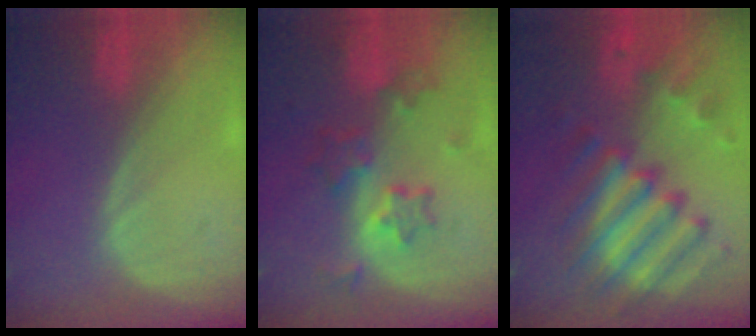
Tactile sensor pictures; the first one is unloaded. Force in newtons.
{"total": 7.0, "press": 6.3, "slide": 3.1}
{"total": 11.4, "press": 9.9, "slide": 5.7}